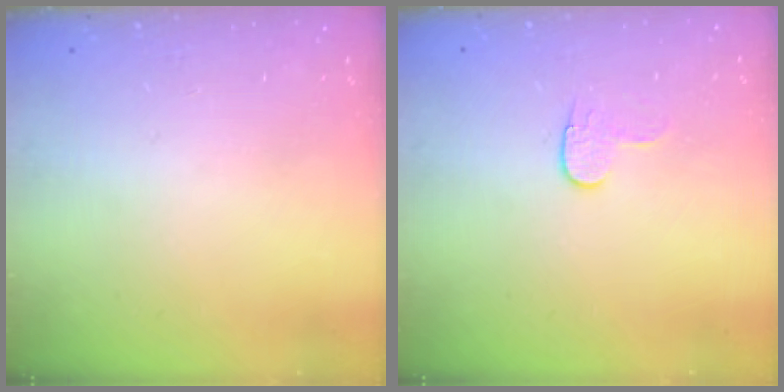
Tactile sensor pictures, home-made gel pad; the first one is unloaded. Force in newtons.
{"total": 6.2, "press": 6.2, "slide": 0.5}